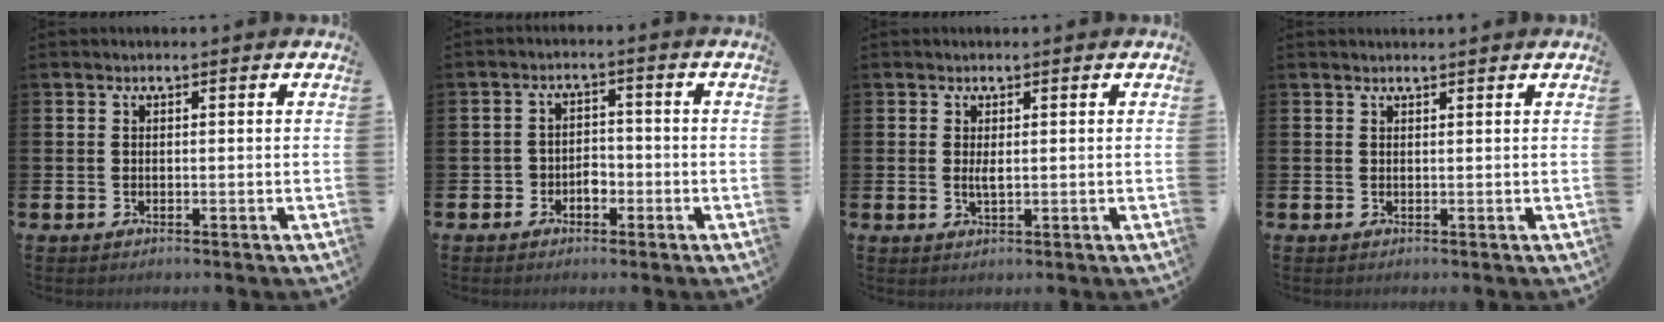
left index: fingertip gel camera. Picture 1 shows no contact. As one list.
[{"total": 2.7, "force": [-1.6, 2.0, 1.0], "torque": [-0.023, 0.008, -0.036]}, {"total": 1.5, "force": [0.3, 0.4, 1.4], "torque": [-0.028, 0.000, 0.005]}, {"total": 0.7, "force": [0.7, -0.1, 0.0], "torque": [0.008, -0.005, 0.012]}]